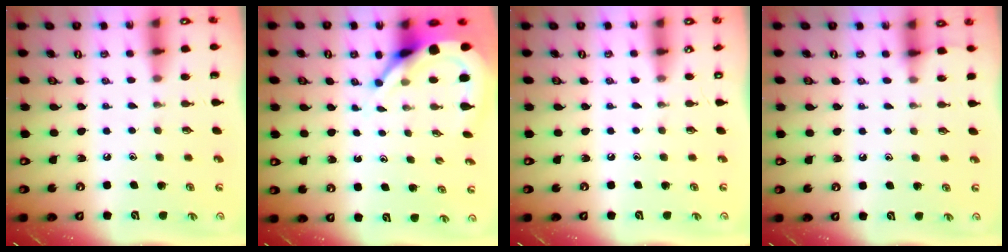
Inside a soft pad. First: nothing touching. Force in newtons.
{"total": 6.5, "press": 6.5, "slide": 0.7}
{"total": 0.0}
{"total": 4.2, "press": 4.2, "slide": 0.6}